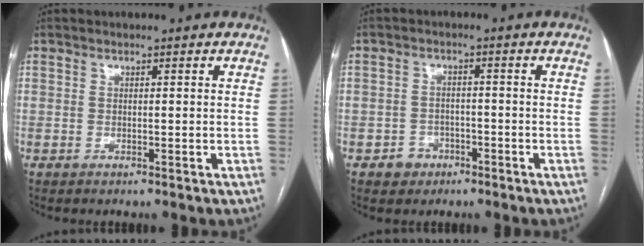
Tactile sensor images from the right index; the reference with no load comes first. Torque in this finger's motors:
{"motor_torque": [-0.19, 0.09, -0.62, -0.15]}